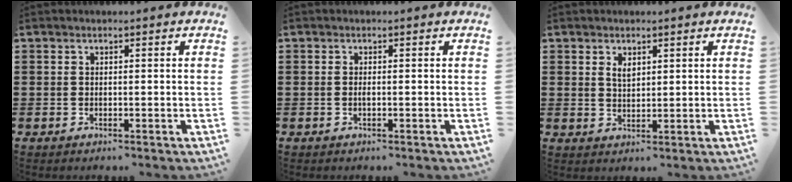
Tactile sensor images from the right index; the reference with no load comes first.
{"total": 0.5, "force": [-0.1, 0.1, 0.5], "torque": [-0.010, -0.002, -0.002]}
{"total": 2.0, "force": [1.2, 1.0, 1.3], "torque": [-0.020, -0.001, 0.019]}